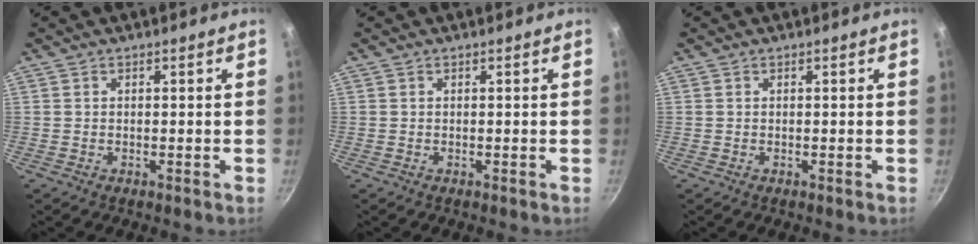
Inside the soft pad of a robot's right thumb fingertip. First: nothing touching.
{"total": 0.0}
{"total": 0.0}